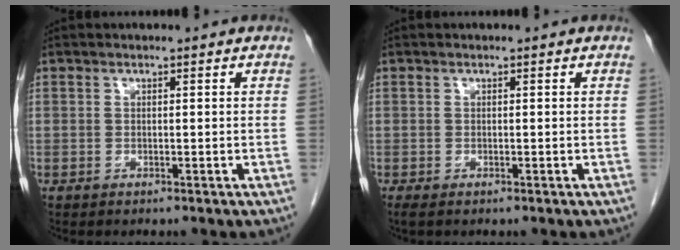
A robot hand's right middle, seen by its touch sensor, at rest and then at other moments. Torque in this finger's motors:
{"motor_torque": [0.36, 0.15, -0.02, 0.02]}